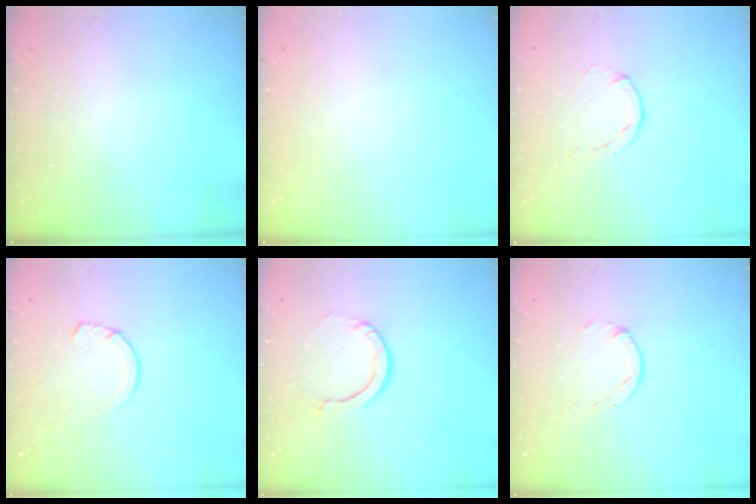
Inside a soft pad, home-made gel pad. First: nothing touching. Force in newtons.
{"total": 0.0}
{"total": 0.7, "press": 0.7, "slide": 0.2}
{"total": 3.6, "press": 3.6, "slide": 0.5}
{"total": 5.6, "press": 5.6, "slide": 0.4}
{"total": 0.0}